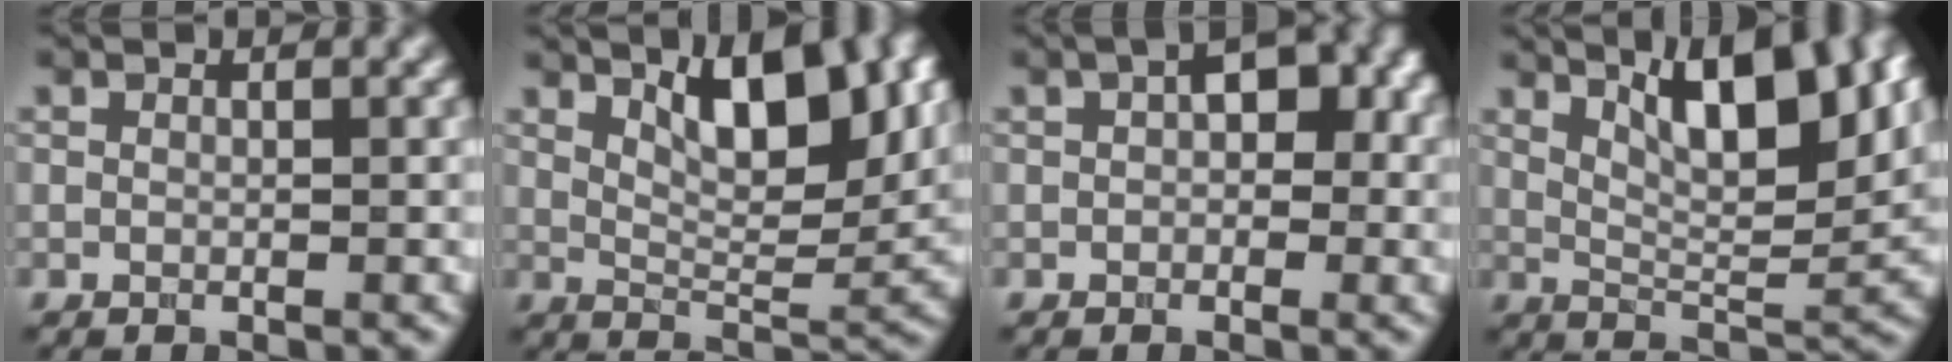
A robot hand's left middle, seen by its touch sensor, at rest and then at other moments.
{"total": 7.4, "force": [3.6, 2.6, 5.9], "torque": [-0.091, -0.006, 0.060]}
{"total": 4.3, "force": [0.8, 2.5, 3.4], "torque": [-0.038, 0.010, 0.002]}
{"total": 9.5, "force": [4.6, 2.9, 7.8], "torque": [-0.109, 0.006, 0.077]}